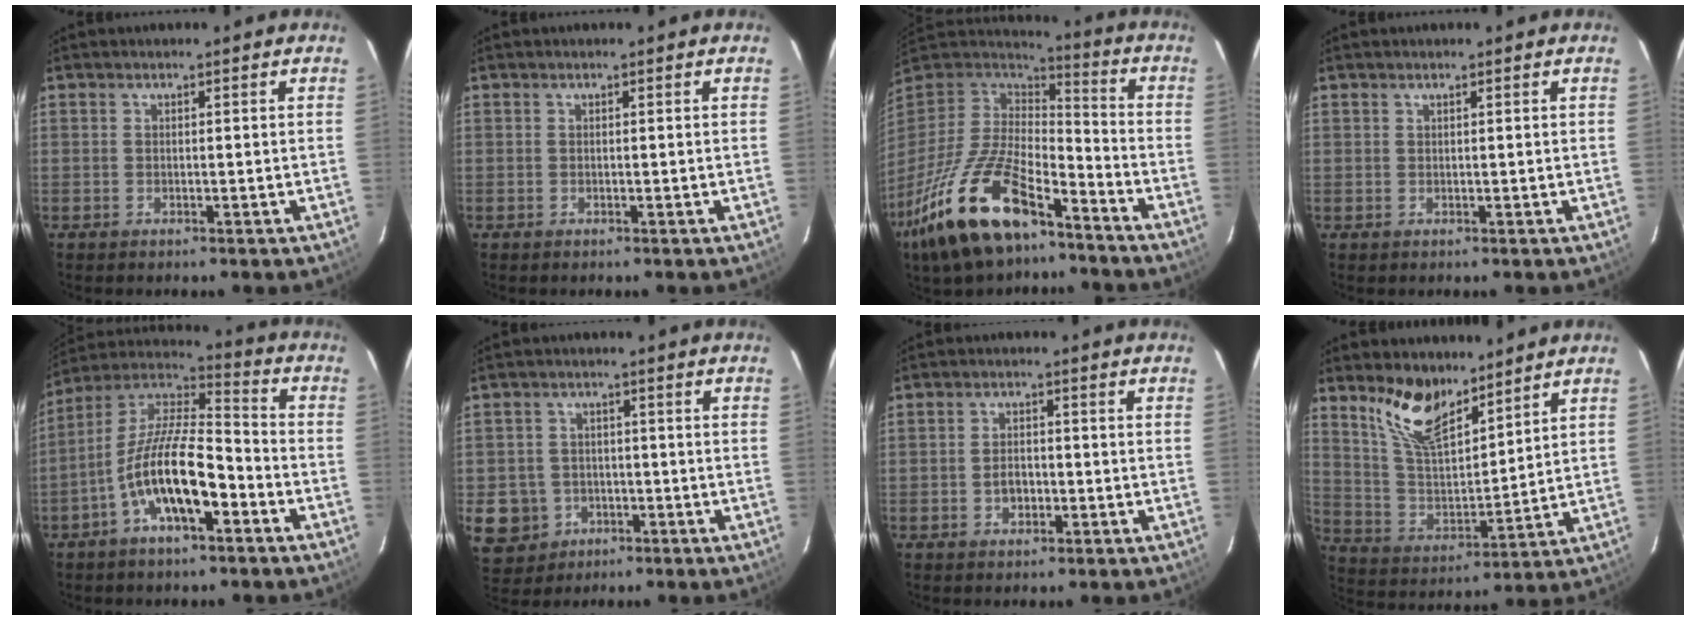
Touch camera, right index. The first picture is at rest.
{"total": 0.0}
{"total": 23.9, "force": [-15.1, 9.8, 15.7], "torque": [-0.324, -0.033, -0.268]}
{"total": 0.6, "force": [0.4, 0.5, 0.1], "torque": [0.000, 0.004, 0.006]}
{"total": 15.1, "force": [-6.5, 5.3, 12.6], "torque": [-0.243, 0.006, -0.125]}
{"total": 9.0, "force": [-2.5, 8.3, 2.3], "torque": [-0.084, 0.016, -0.026]}
{"total": 3.2, "force": [-1.0, 2.3, 2.0], "torque": [-0.037, 0.006, -0.015]}
{"total": 12.9, "force": [9.4, 5.0, 7.3], "torque": [-0.145, 0.005, 0.190]}